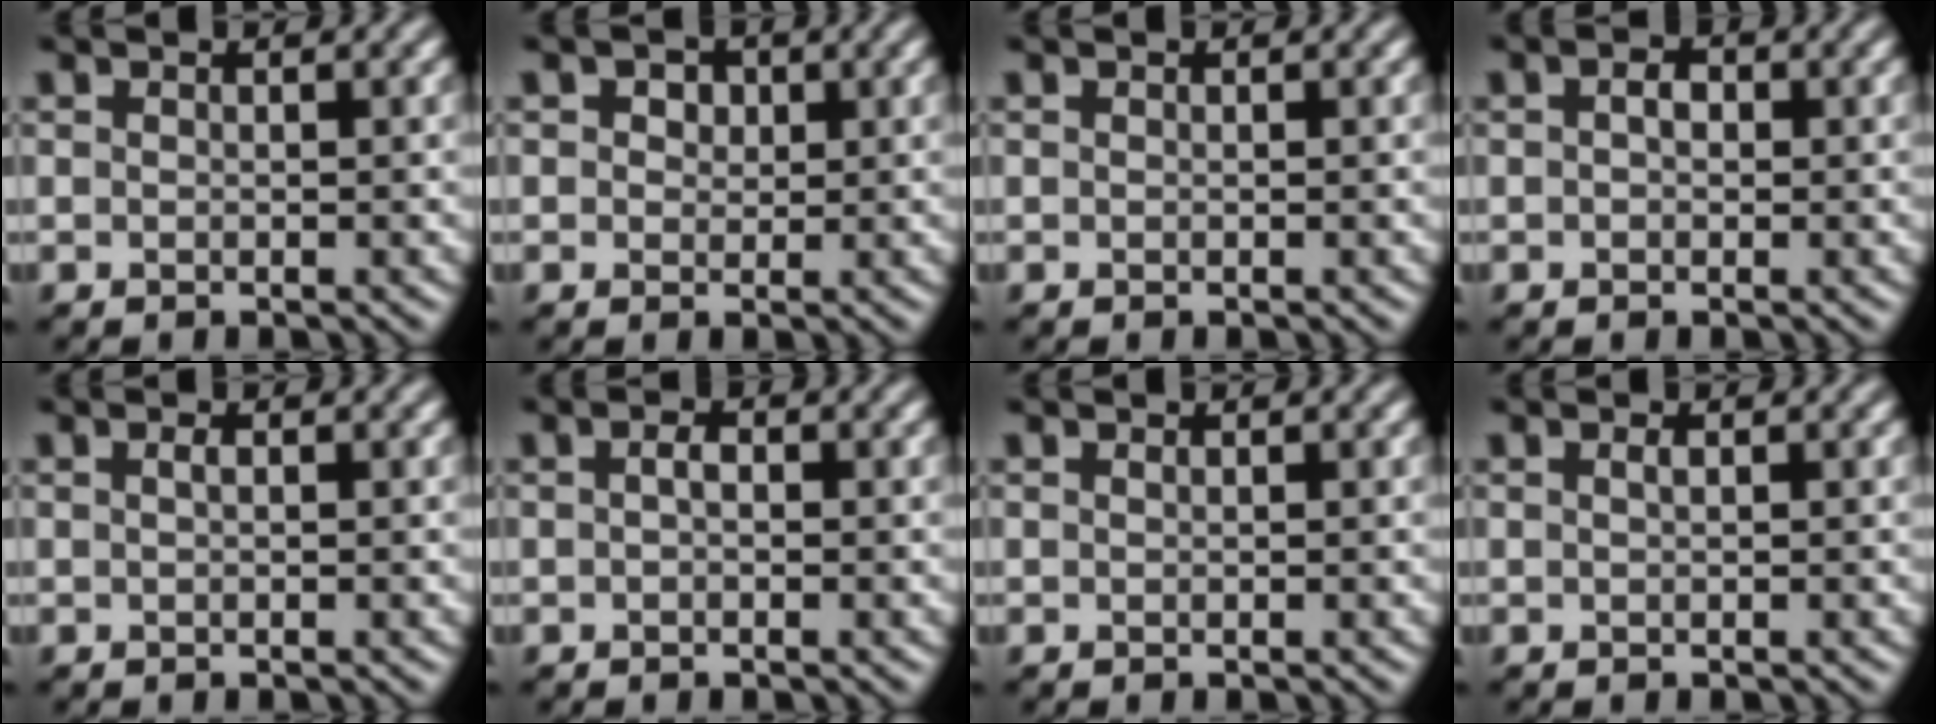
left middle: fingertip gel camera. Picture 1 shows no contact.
{"total": 2.3, "force": [1.1, 1.6, 1.2], "torque": [-0.012, 0.008, 0.001]}
{"total": 0.0}
{"total": 1.7, "force": [0.4, 1.1, 1.2], "torque": [-0.016, 0.001, -0.004]}
{"total": 0.6, "force": [0.2, 0.2, 0.5], "torque": [-0.012, 0.004, 0.003]}
{"total": 1.1, "force": [0.1, 0.6, 0.9], "torque": [-0.017, 0.002, -0.001]}
{"total": 0.0}
{"total": 0.5, "force": [0.2, 0.2, 0.5], "torque": [-0.010, 0.004, 0.003]}